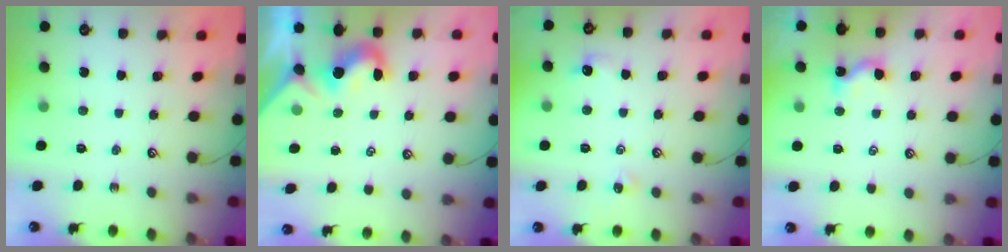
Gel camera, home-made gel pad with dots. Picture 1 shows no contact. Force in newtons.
{"total": 2.0, "press": 1.9, "slide": 0.6}
{"total": 2.2, "press": 2.1, "slide": 0.6}
{"total": 0.5, "press": 0.3, "slide": 0.4}